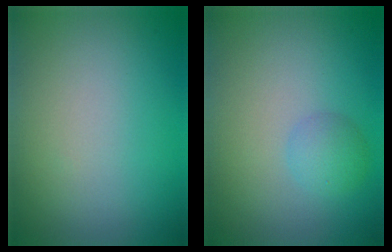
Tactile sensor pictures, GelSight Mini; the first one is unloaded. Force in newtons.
{"total": 1.8, "press": 1.8, "slide": 0.1}